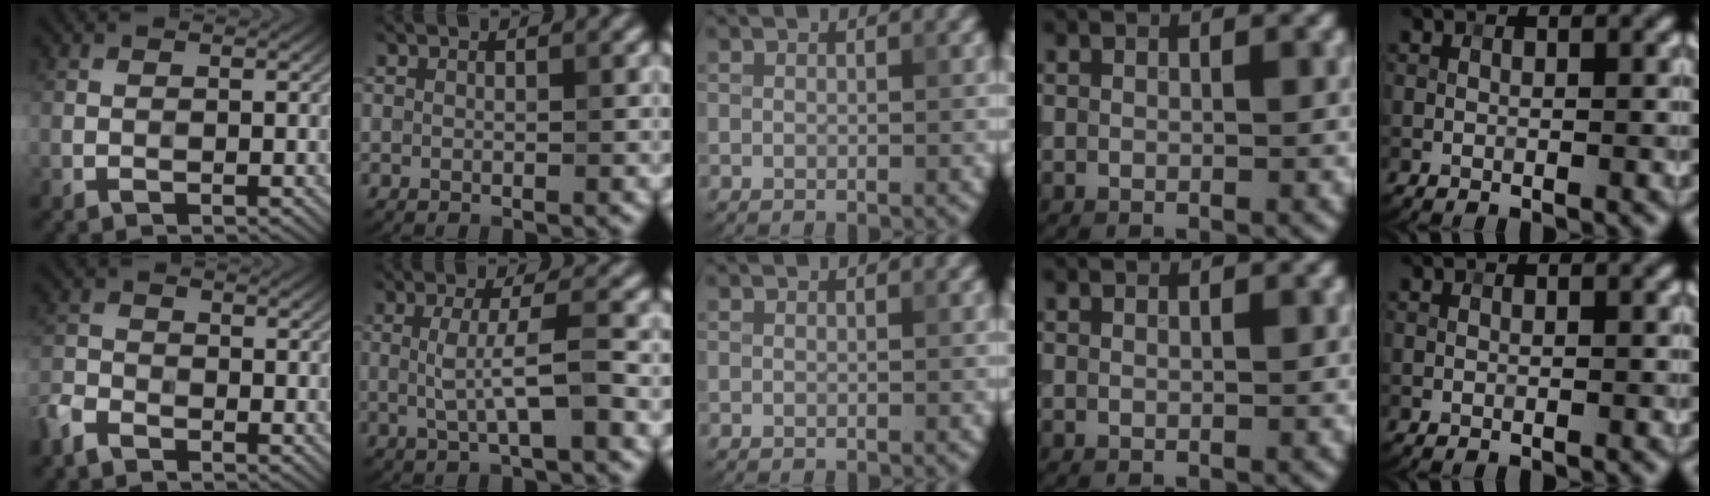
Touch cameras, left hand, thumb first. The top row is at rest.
{"thumb": {"total": 3.9, "force": [-3.1, 1.8, 1.5], "torque": [-0.044, -0.012, -0.070]}, "index": {"total": 3.5, "force": [-0.1, 0.6, 3.5], "torque": [-0.068, -0.002, -0.001]}}